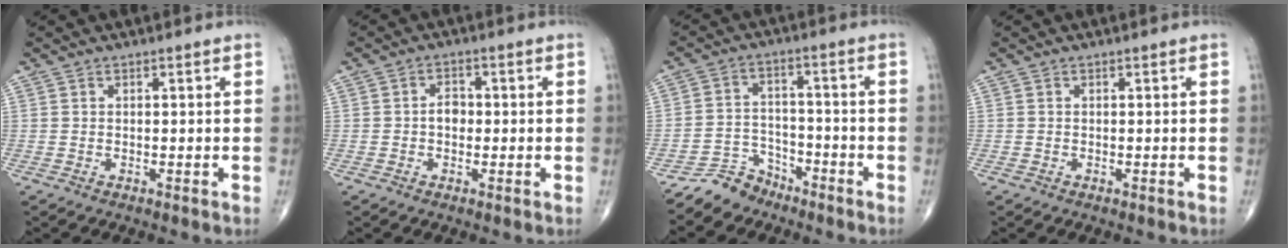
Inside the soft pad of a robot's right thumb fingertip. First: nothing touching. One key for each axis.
{"total": 2.9, "fx": -0.3, "fy": 2.2, "fz": 1.9, "tx": -0.019, "ty": 0.009, "tz": -0.010}
{"total": 6.1, "fx": -5.3, "fy": 3.0, "fz": -0.4, "tx": 0.035, "ty": 0.050, "tz": -0.105}
{"total": 0.0}